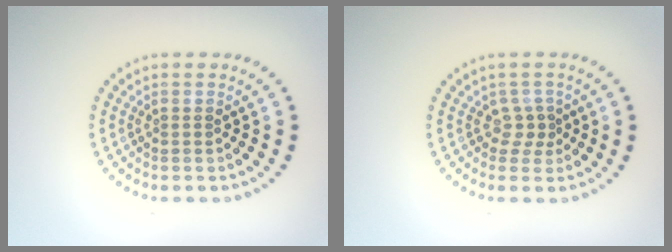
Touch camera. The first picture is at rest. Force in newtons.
{"total": 1.6, "press": 1.1, "slide": 1.2}